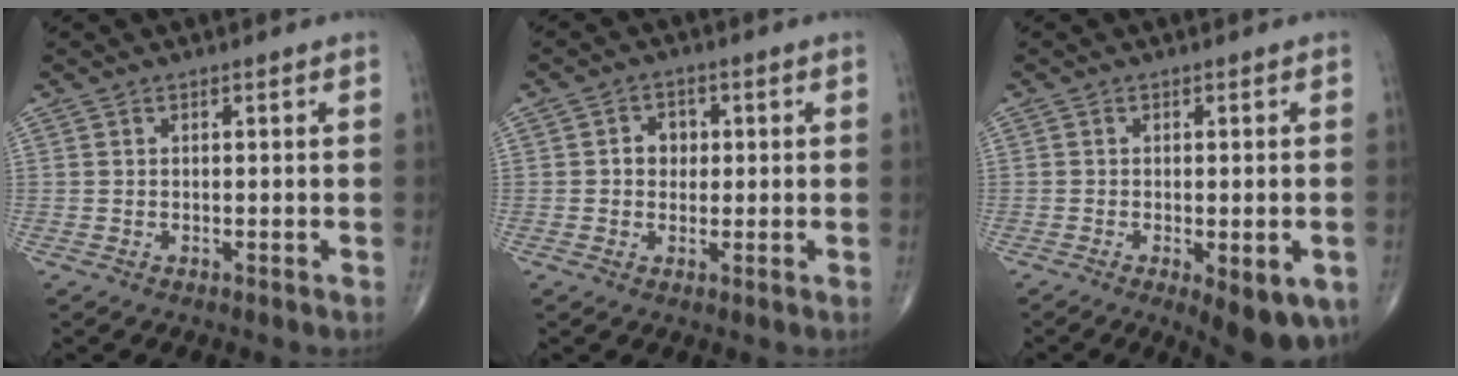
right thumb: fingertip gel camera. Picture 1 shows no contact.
{"total": 3.7, "force": [0.4, 3.2, 1.9], "torque": [-0.005, 0.006, 0.001]}
{"total": 9.7, "force": [-3.8, 3.5, 8.1], "torque": [-0.101, -0.008, -0.047]}